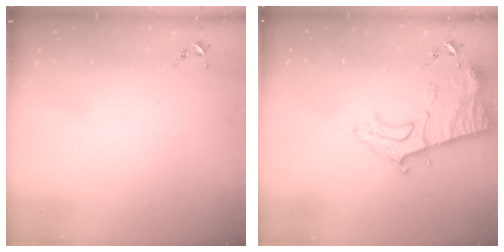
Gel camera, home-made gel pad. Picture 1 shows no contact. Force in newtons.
{"total": 11.9, "press": 11.8, "slide": 1.0}